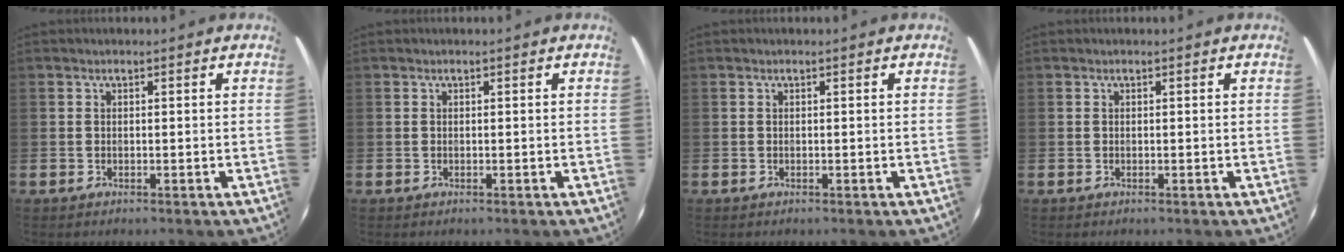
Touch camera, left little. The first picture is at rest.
{"total": 0.0}
{"total": 0.0}
{"total": 0.0}